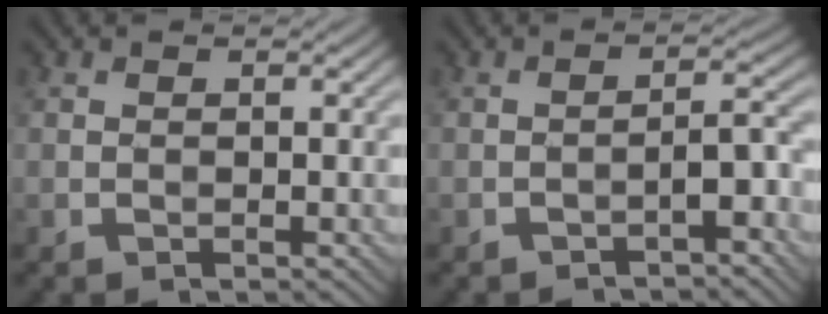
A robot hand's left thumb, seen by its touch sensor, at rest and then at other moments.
{"total": 2.7, "force": [-1.9, 0.4, 1.9], "torque": [-0.028, 0.015, -0.036]}